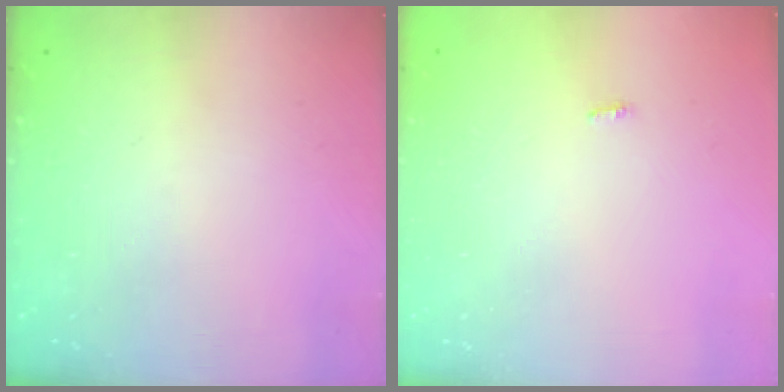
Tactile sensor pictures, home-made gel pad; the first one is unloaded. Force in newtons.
{"total": 2.8, "press": 1.8, "slide": 2.2}